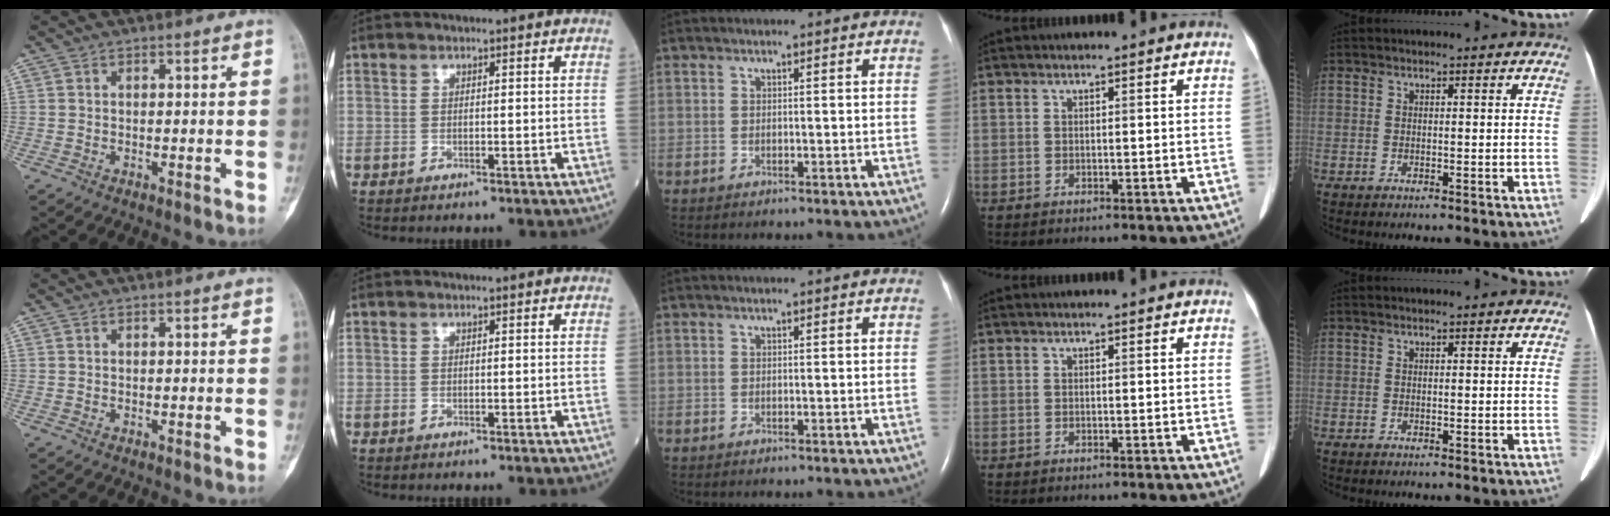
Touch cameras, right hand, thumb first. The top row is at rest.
{}